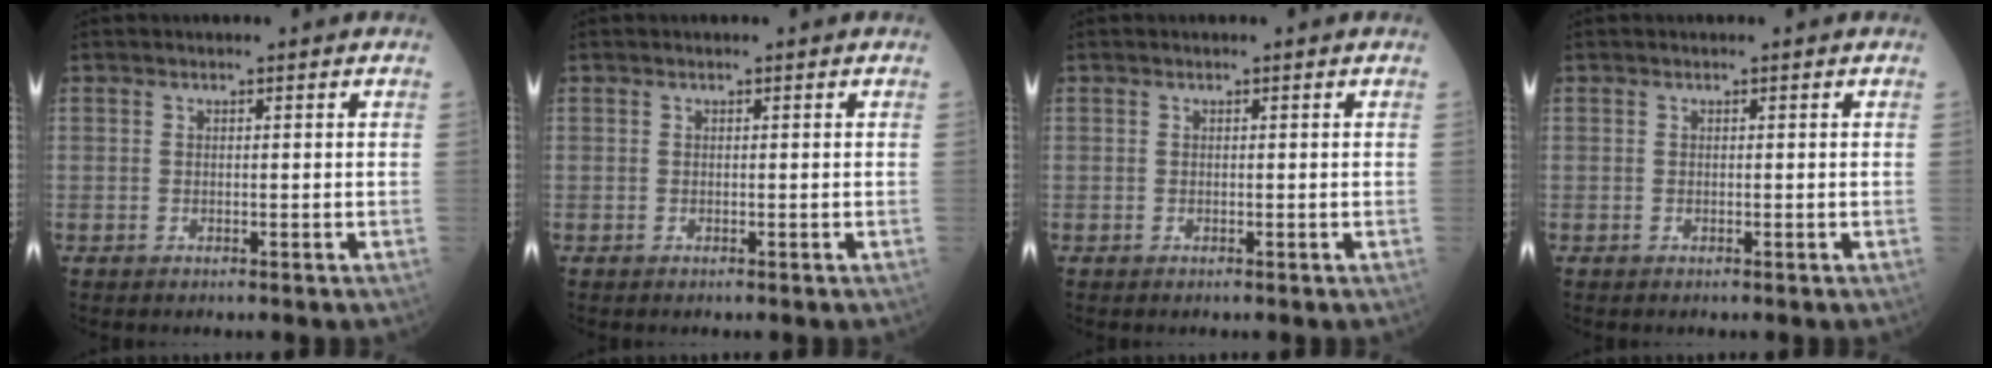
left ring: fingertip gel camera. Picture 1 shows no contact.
{"total": 0.0}
{"total": 0.0}
{"total": 0.0}